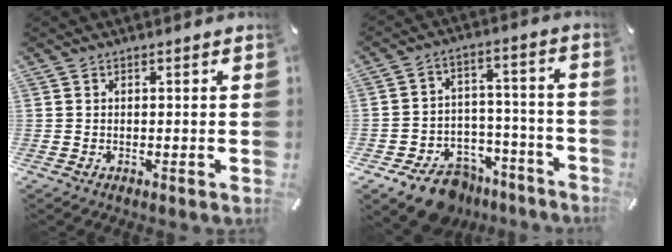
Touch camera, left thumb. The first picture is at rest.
{"total": 11.5, "force": [-8.5, 6.7, 3.7], "torque": [-0.046, 0.068, -0.144]}